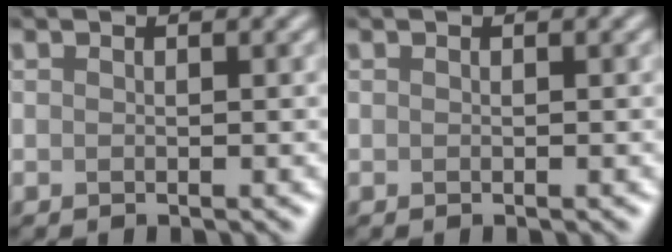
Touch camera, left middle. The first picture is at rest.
{"total": 0.0}